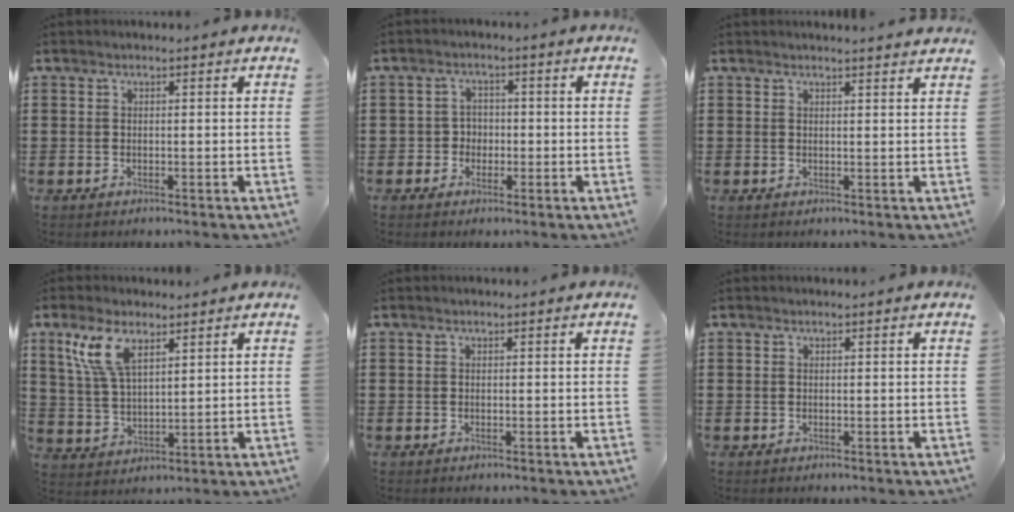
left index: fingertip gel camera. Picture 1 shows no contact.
{"total": 2.7, "force": [-0.8, 2.5, 0.8], "torque": [-0.025, 0.005, -0.021]}
{"total": 1.5, "force": [1.5, -0.2, 0.5], "torque": [-0.011, -0.001, 0.029]}
{"total": 7.8, "force": [4.5, 3.1, 5.6], "torque": [-0.130, 0.005, 0.080]}
{"total": 0.0}
{"total": 0.0}